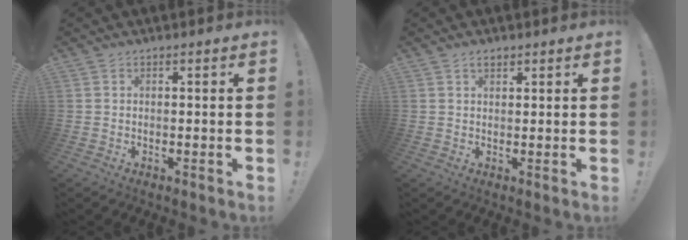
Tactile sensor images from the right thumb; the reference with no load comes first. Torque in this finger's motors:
{"motor_torque": [0.00, 0.00, 0.00, 0.00, 0.00]}